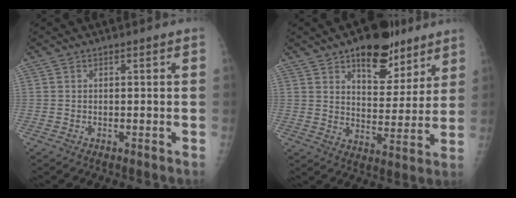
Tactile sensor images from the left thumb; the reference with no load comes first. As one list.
[{"total": 14.5, "force": [9.2, 7.5, 8.3], "torque": [-0.065, -0.045, 0.135]}]